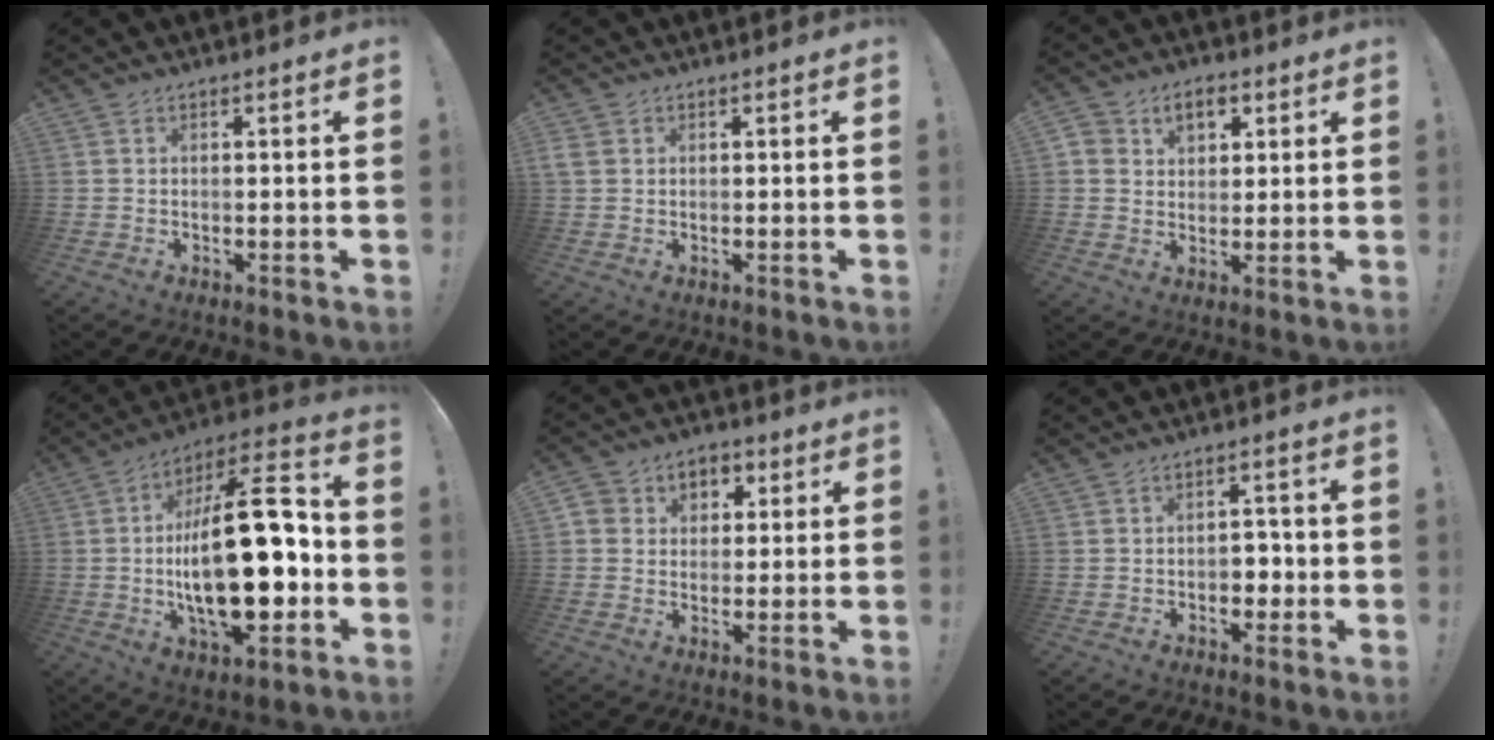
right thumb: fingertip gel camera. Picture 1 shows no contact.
{"total": 2.2, "force": [0.9, 1.6, 1.3], "torque": [-0.027, 0.005, 0.019]}
{"total": 7.6, "force": [3.4, 6.1, 3.2], "torque": [-0.045, -0.011, 0.066]}
{"total": 27.3, "force": [-3.2, 11.4, 24.6], "torque": [-0.419, 0.010, -0.053]}
{"total": 6.6, "force": [0.6, 6.3, 1.8], "torque": [-0.026, 0.008, 0.016]}
{"total": 4.7, "force": [-1.3, 3.8, 2.4], "torque": [-0.036, 0.011, -0.023]}